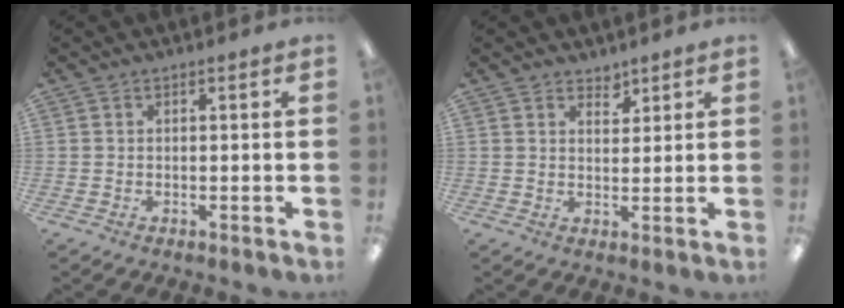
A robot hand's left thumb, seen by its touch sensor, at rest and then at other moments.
{"total": 2.6, "force": [2.3, 1.0, 0.3], "torque": [0.009, -0.018, 0.042]}